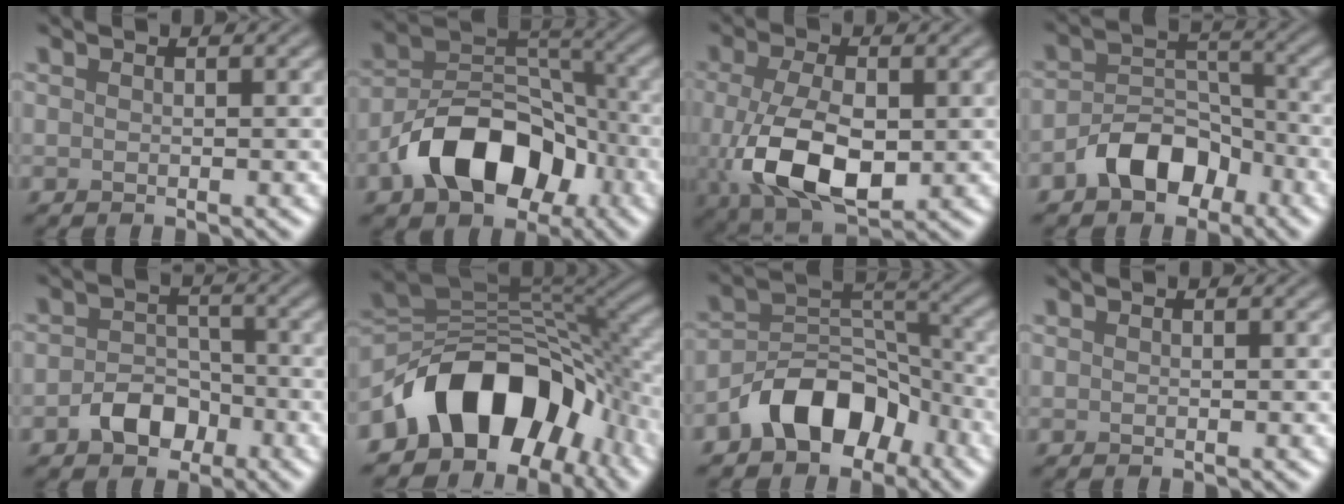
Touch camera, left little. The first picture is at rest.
{"total": 9.5, "force": [-4.6, 5.9, 5.8], "torque": [-0.098, 0.007, -0.084]}
{"total": 8.3, "force": [-1.3, 4.4, 6.9], "torque": [-0.150, -0.012, -0.021]}
{"total": 5.4, "force": [-3.3, 3.3, 2.8], "torque": [-0.042, 0.007, -0.063]}
{"total": 3.6, "force": [-1.8, 2.5, 1.8], "torque": [-0.023, 0.006, -0.034]}
{"total": 12.2, "force": [-5.9, 7.6, 7.5], "torque": [-0.105, 0.006, -0.113]}
{"total": 7.4, "force": [-4.3, 4.5, 3.9], "torque": [-0.054, 0.006, -0.083]}
{"total": 0.0}